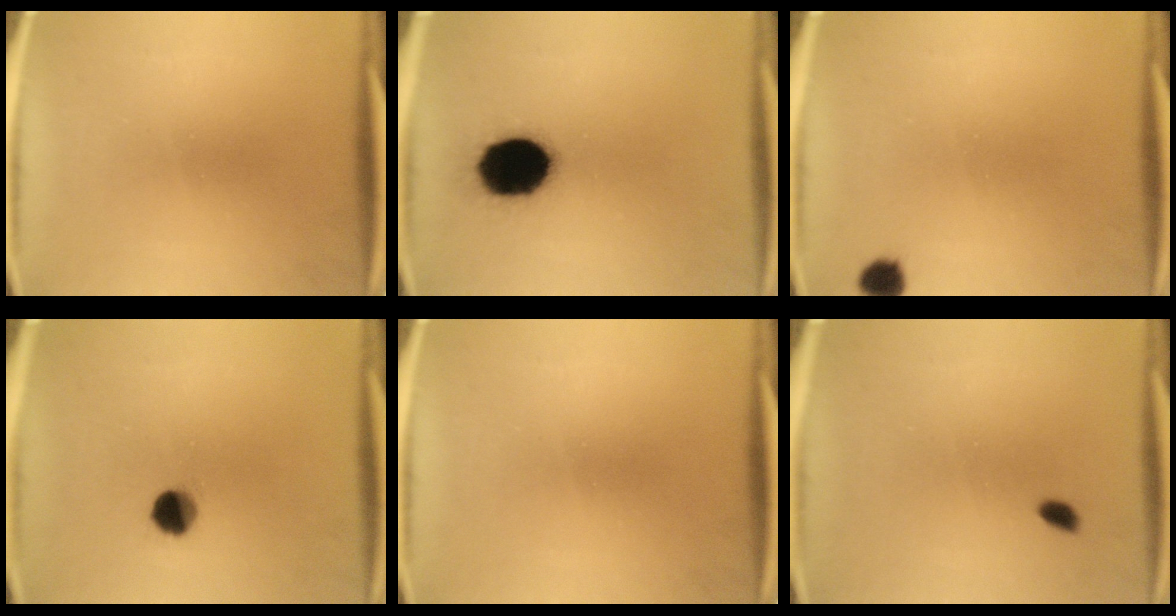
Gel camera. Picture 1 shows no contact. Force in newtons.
{"total": 17.9}
{"total": 2.8}
{"total": 5.1}
{"total": 0.0}
{"total": 1.4}